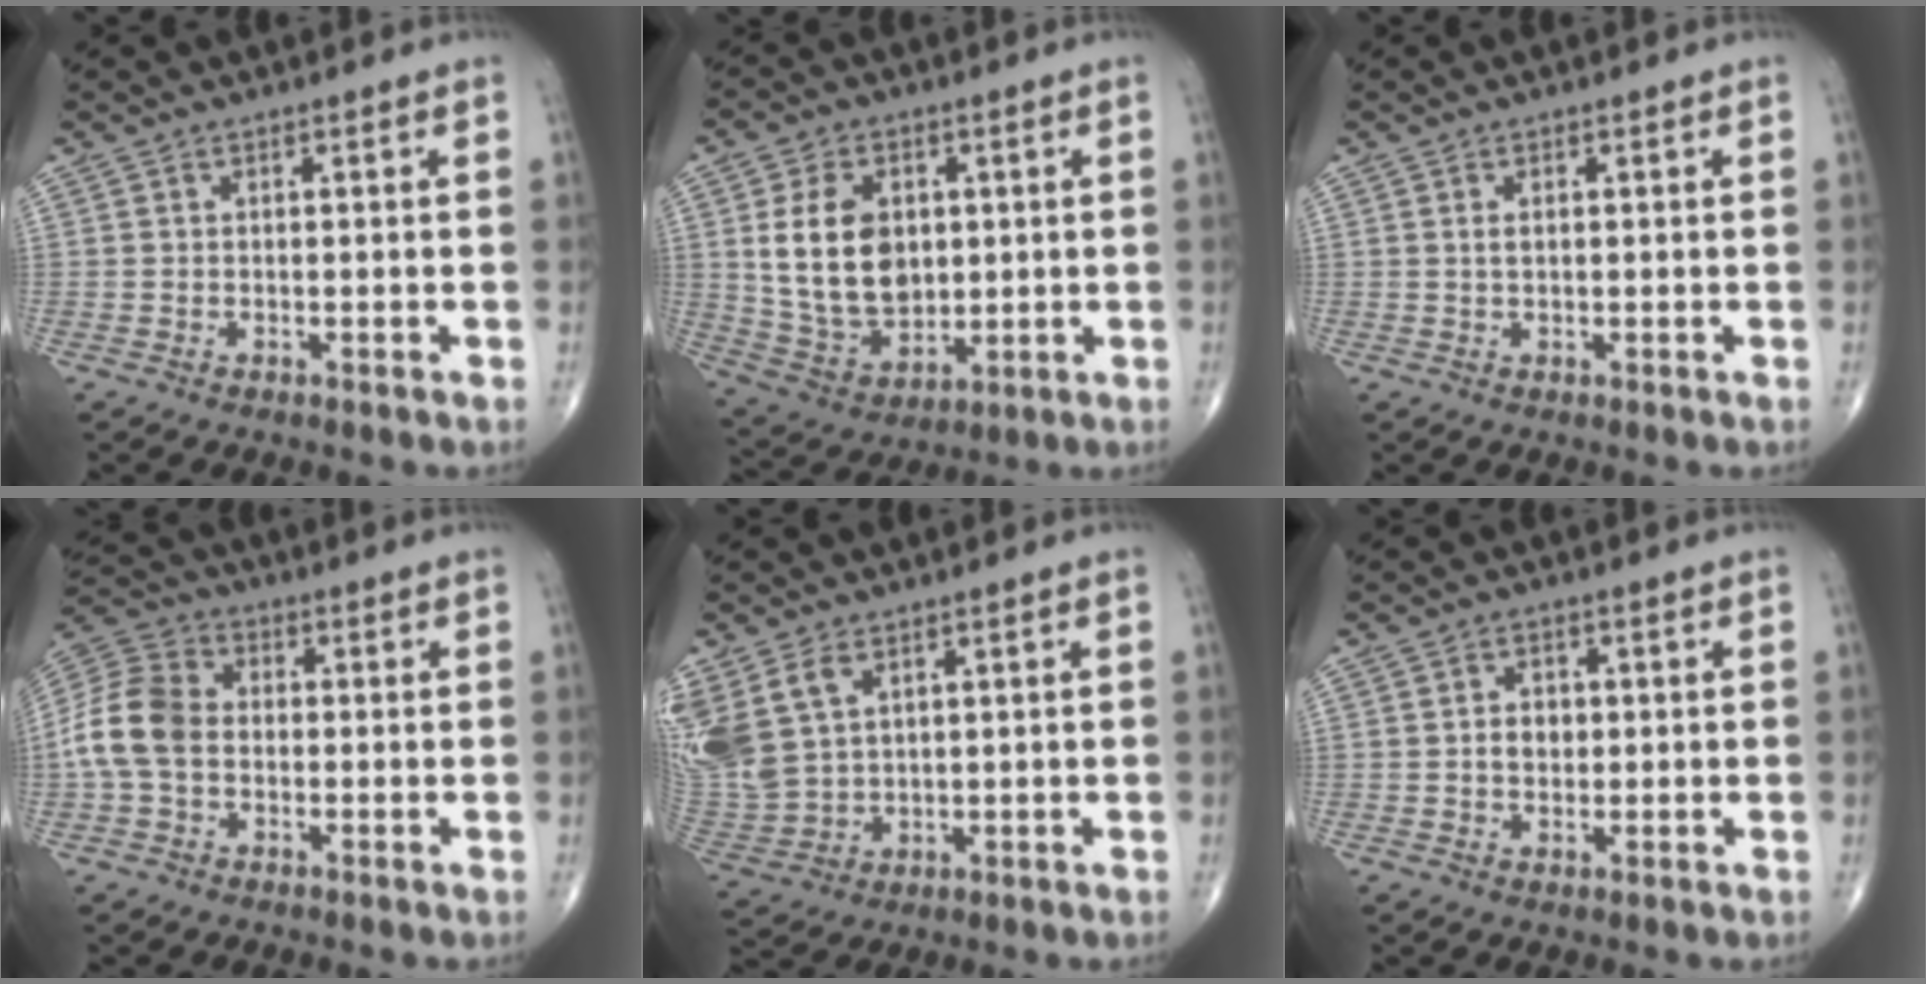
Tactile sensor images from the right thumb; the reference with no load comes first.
{"total": 14.6, "force": [2.3, 10.1, 10.2], "torque": [-0.155, -0.014, 0.057]}
{"total": 1.5, "force": [0.4, 0.8, 1.2], "torque": [-0.024, 0.002, 0.009]}
{"total": 10.6, "force": [-1.1, 7.8, 7.1], "torque": [-0.143, 0.031, -0.034]}
{"total": 14.1, "force": [5.8, 9.6, 8.5], "torque": [-0.213, -0.005, 0.134]}
{"total": 3.7, "force": [0.2, 2.8, 2.4], "torque": [-0.027, 0.004, 0.003]}